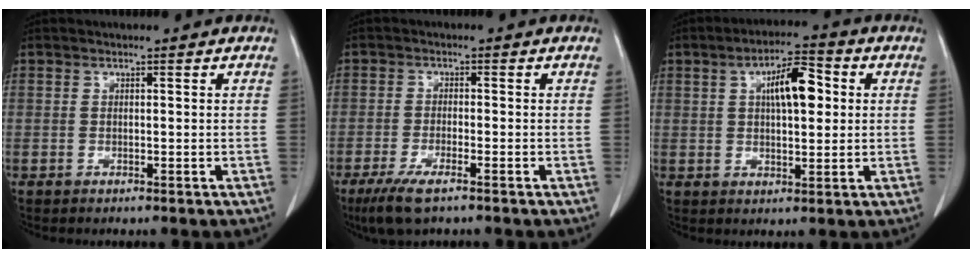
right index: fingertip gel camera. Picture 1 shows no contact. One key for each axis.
{"total": 5.7, "fx": -3.7, "fy": 0.8, "fz": 4.2, "tx": -0.085, "ty": -0.015, "tz": -0.064}
{"total": 8.3, "fx": 2.1, "fy": 2.8, "fz": 7.6, "tx": -0.126, "ty": 0.017, "tz": 0.031}